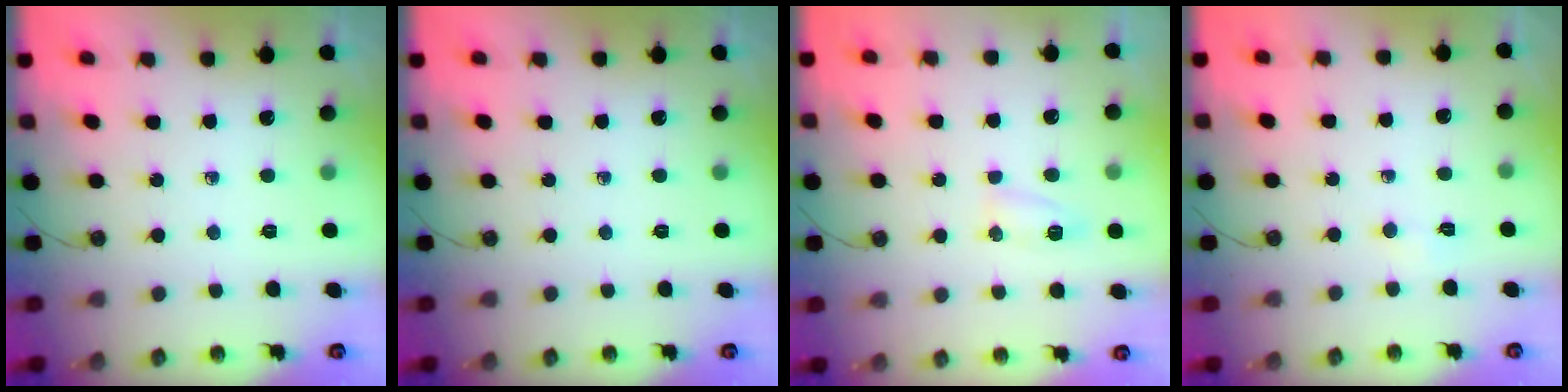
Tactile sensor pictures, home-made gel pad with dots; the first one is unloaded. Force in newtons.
{"total": 0.0}
{"total": 11.5, "press": 6.0, "slide": 9.8}
{"total": 2.8, "press": 2.8, "slide": 0.4}